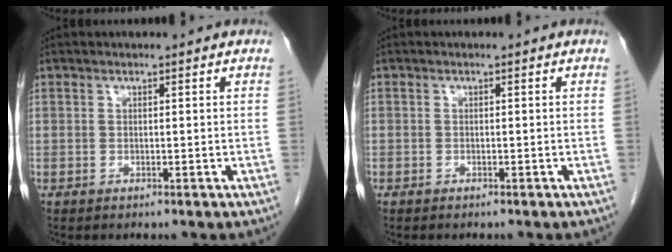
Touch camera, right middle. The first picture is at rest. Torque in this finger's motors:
{"motor_torque": [1.02, -1.12, 0.00, -0.21]}